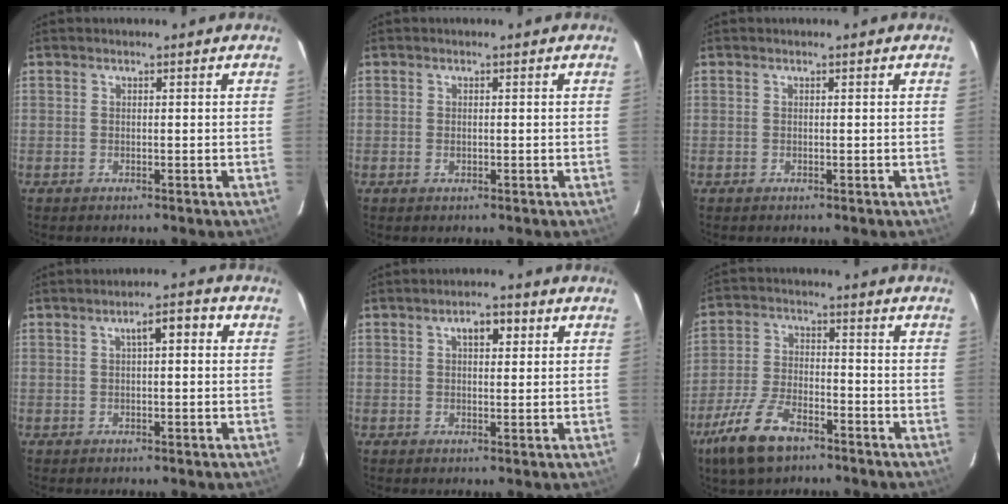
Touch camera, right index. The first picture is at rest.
{"total": 0.9, "force": [-0.1, 0.7, 0.6], "torque": [-0.010, 0.001, -0.001]}
{"total": 0.0}
{"total": 4.2, "force": [0.8, 1.3, 3.9], "torque": [-0.061, 0.019, 0.015]}
{"total": 3.9, "force": [1.3, 2.0, 3.1], "torque": [-0.042, 0.017, 0.022]}
{"total": 11.8, "force": [-7.9, 5.0, 7.2], "torque": [-0.167, -0.009, -0.148]}